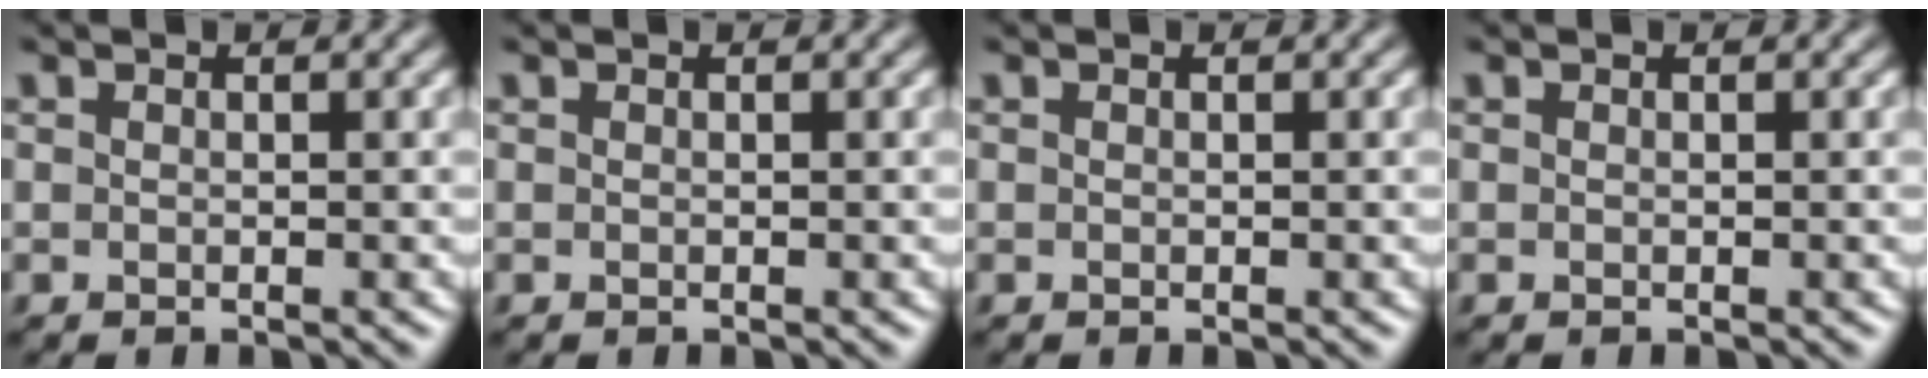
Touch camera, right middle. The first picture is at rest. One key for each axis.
{"total": 0.0}
{"total": 0.0}
{"total": 0.0}